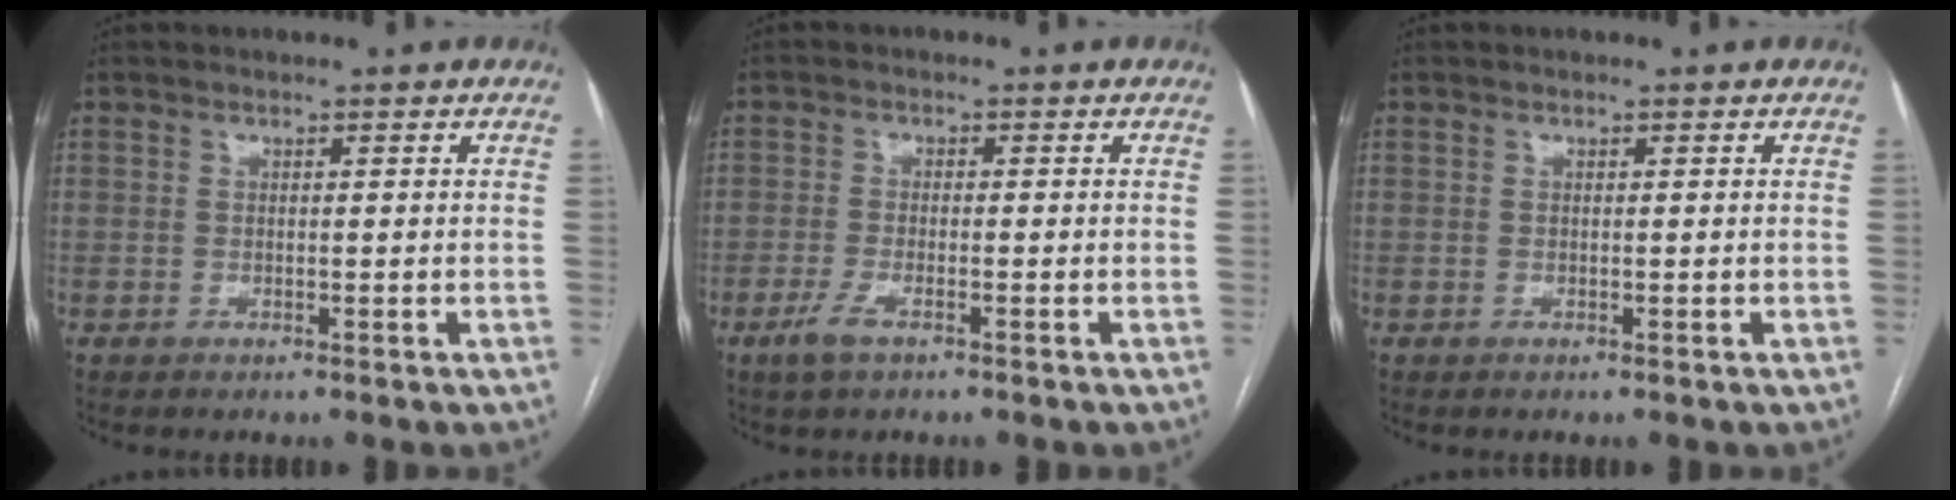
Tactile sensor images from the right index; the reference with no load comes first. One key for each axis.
{"total": 3.1, "fx": -1.8, "fy": 1.1, "fz": 2.3, "tx": -0.052, "ty": -0.001, "tz": -0.036}
{"total": 0.0}